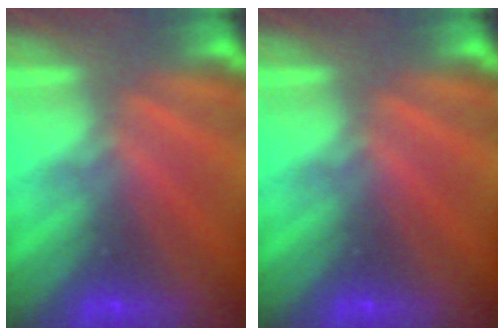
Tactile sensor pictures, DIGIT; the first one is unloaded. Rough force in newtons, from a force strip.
{"total": 0.0}